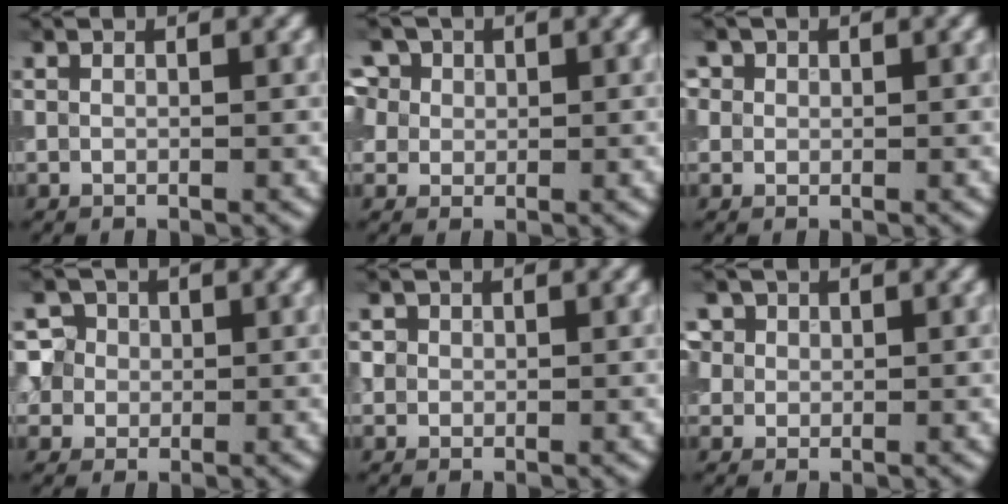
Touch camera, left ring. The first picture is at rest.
{"total": 6.7, "force": [3.2, 5.0, 3.2], "torque": [-0.067, 0.023, 0.029]}
{"total": 2.0, "force": [0.9, 1.7, 0.7], "torque": [-0.014, 0.008, 0.009]}
{"total": 6.3, "force": [1.6, 5.6, 2.2], "torque": [-0.041, 0.038, 0.007]}
{"total": 1.1, "force": [0.3, 1.0, 0.3], "torque": [0.003, -0.003, 0.002]}
{"total": 4.1, "force": [2.0, 3.2, 1.6], "torque": [-0.034, 0.010, 0.029]}